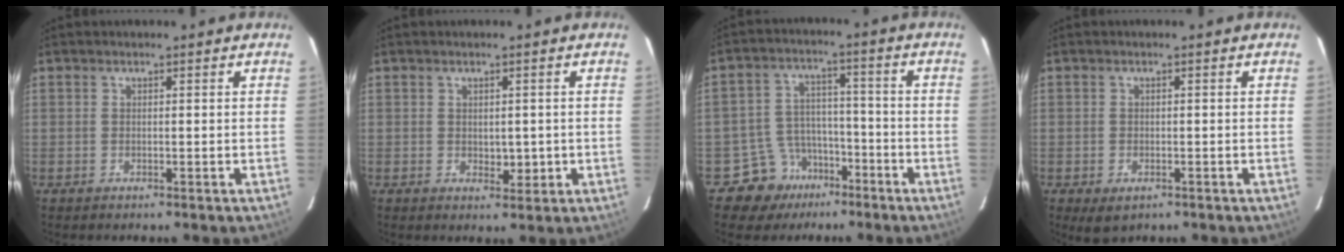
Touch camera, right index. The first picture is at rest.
{"total": 2.6, "force": [-0.2, 1.6, 2.0], "torque": [-0.026, -0.003, 0.005]}
{"total": 8.3, "force": [-4.9, 6.6, 0.6], "torque": [-0.006, 0.034, -0.072]}
{"total": 2.8, "force": [-1.4, 1.7, 1.7], "torque": [-0.031, -0.005, -0.011]}